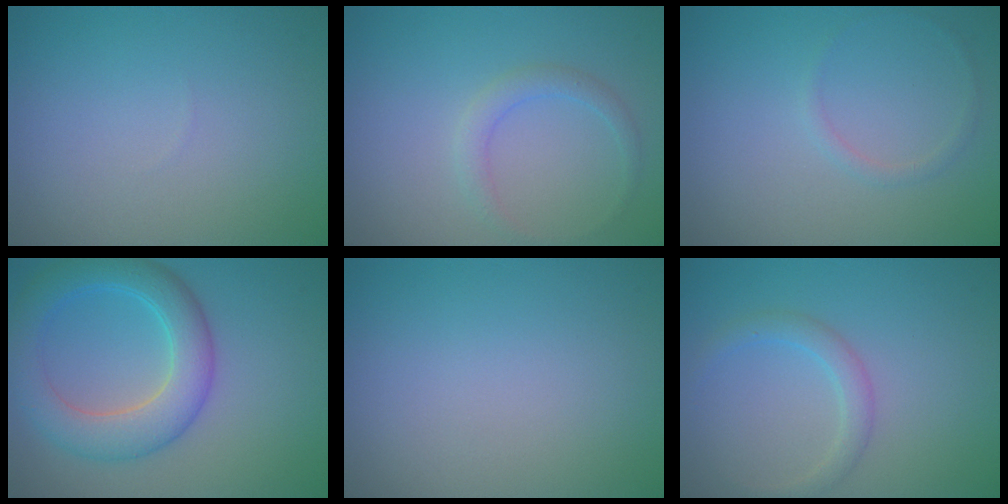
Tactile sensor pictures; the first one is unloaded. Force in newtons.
{"total": 1.5, "press": 1.5, "slide": 0.0}
{"total": 0.8, "press": 0.8, "slide": 0.1}
{"total": 5.7, "press": 5.7, "slide": 0.2}
{"total": 0.0}
{"total": 1.9, "press": 1.9, "slide": 0.2}